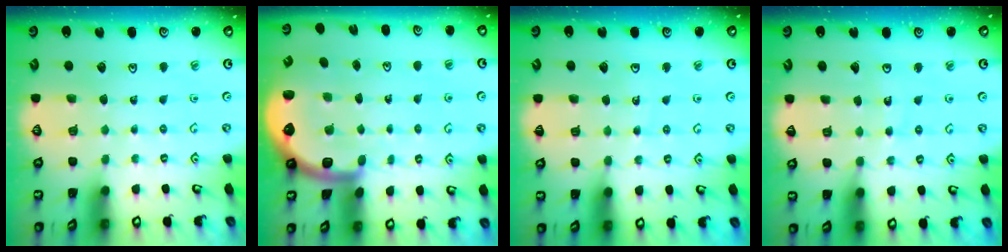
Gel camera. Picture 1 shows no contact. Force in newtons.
{"total": 4.9, "press": 4.6, "slide": 1.4}
{"total": 2.9, "press": 2.9, "slide": 0.3}
{"total": 6.8, "press": 6.7, "slide": 0.9}